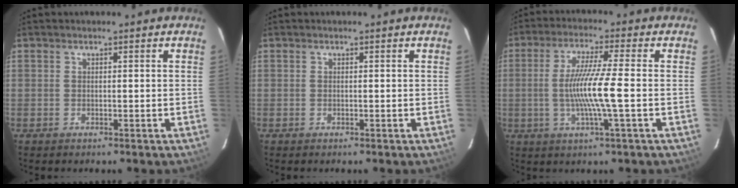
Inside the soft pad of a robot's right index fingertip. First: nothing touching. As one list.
[{"total": 0.0}, {"total": 9.5, "force": [-1.5, -0.7, 9.3], "torque": [-0.178, -0.008, -0.028]}]